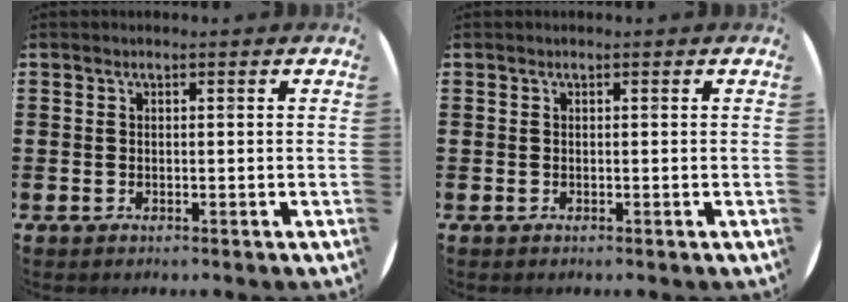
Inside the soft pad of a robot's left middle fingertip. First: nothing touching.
{"total": 0.0}